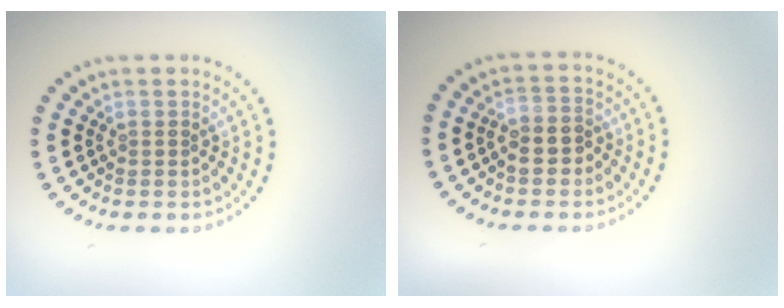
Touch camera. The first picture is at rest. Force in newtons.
{"total": 2.4, "press": 2.3, "slide": 0.7}